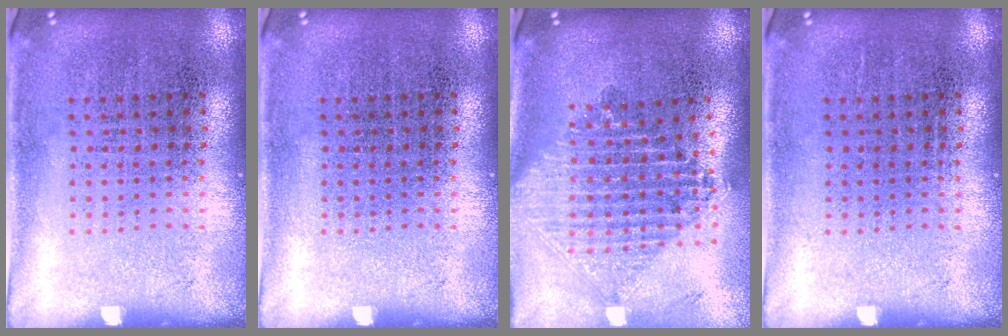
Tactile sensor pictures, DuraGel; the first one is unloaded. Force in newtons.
{"total": 0.0}
{"total": 2.2, "press": 1.7, "slide": 1.4}
{"total": 0.0}